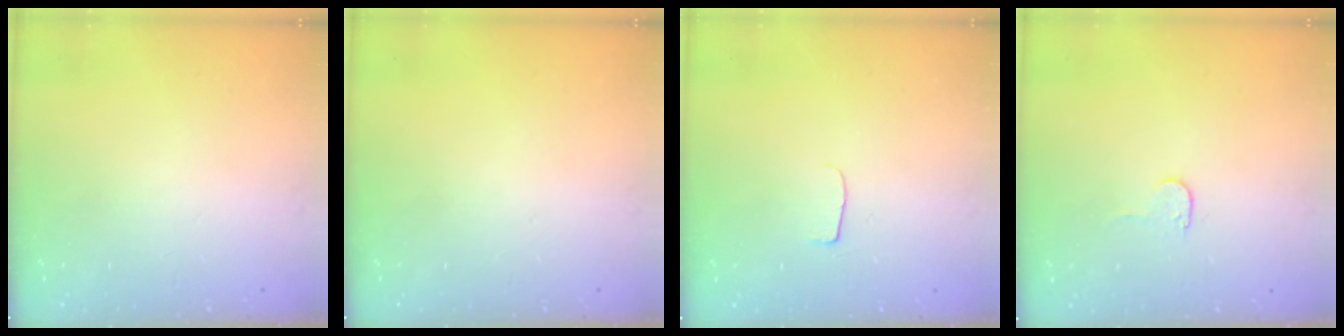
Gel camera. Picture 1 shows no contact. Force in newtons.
{"total": 0.0}
{"total": 5.3, "press": 5.3, "slide": 0.5}
{"total": 3.8, "press": 3.8, "slide": 0.4}